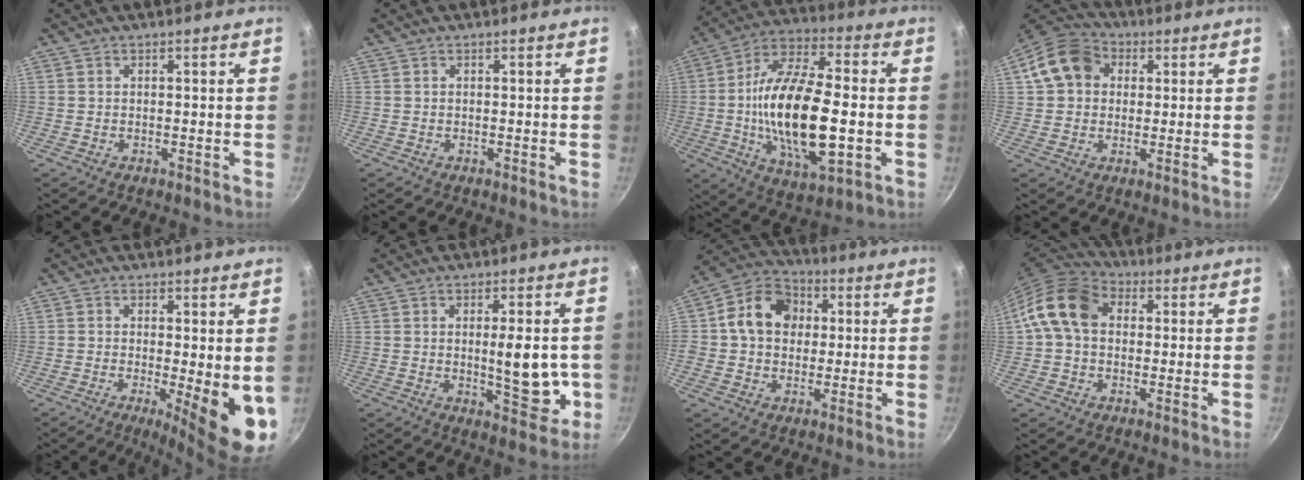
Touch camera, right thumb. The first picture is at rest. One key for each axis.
{"total": 0.0}
{"total": 23.3, "fx": -2.5, "fy": 9.9, "fz": 20.9, "tx": -0.382, "ty": 0.013, "tz": -0.049}
{"total": 11.2, "fx": 2.5, "fy": 9.1, "fz": 5.9, "tx": -0.080, "ty": 0.022, "tz": 0.025}
{"total": 10.5, "fx": -1.2, "fy": 2.7, "fz": 10.1, "tx": -0.124, "ty": -0.019, "tz": -0.009}
{"total": 10.3, "fx": -0.6, "fy": 3.7, "fz": 9.6, "tx": -0.126, "ty": -0.017, "tz": -0.004}
{"total": 12.1, "fx": 1.8, "fy": 9.9, "fz": 6.7, "tx": -0.081, "ty": 0.019, "tz": 0.008}
{"total": 11.7, "fx": 1.7, "fy": 8.9, "fz": 7.5, "tx": -0.112, "ty": 0.023, "tz": 0.009}